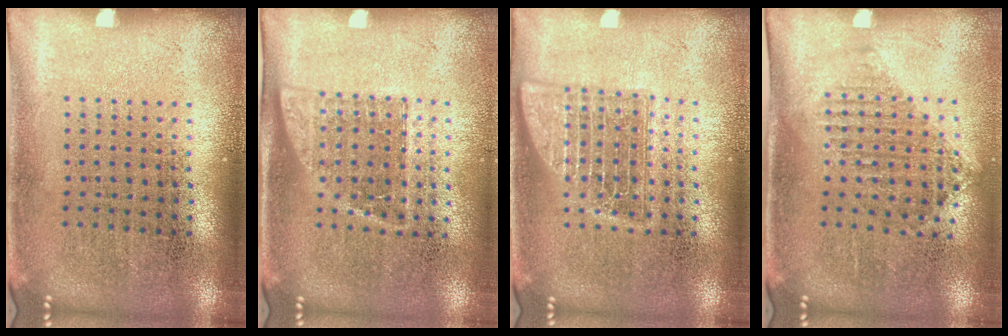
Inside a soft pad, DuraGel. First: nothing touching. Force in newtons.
{"total": 1.3, "press": 1.1, "slide": 0.7}
{"total": 2.1, "press": 2.0, "slide": 0.3}
{"total": 1.0, "press": 0.9, "slide": 0.4}